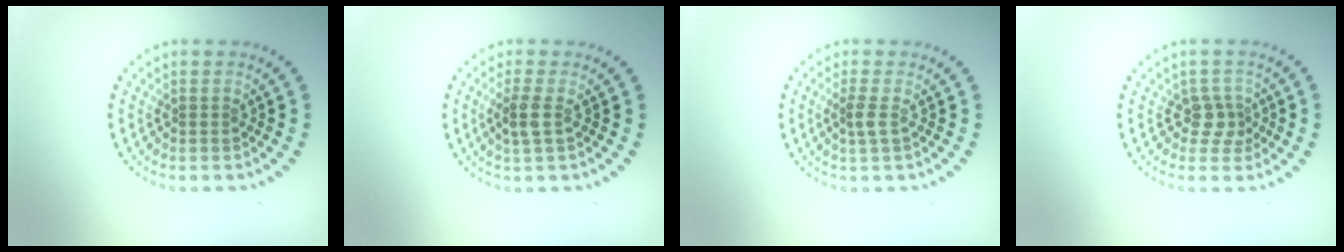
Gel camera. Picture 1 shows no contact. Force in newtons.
{"total": 1.7, "press": 1.5, "slide": 0.8}
{"total": 1.3, "press": 1.0, "slide": 0.8}
{"total": 2.1, "press": 1.7, "slide": 1.3}